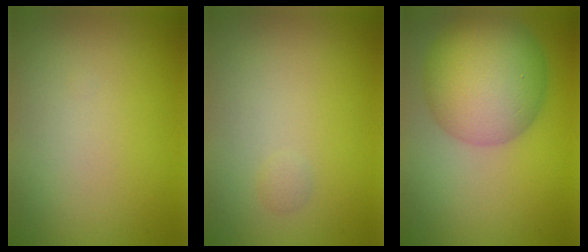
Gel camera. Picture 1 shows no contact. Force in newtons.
{"total": 0.6, "press": 0.6, "slide": 0.1}
{"total": 9.8, "press": 9.8, "slide": 0.2}